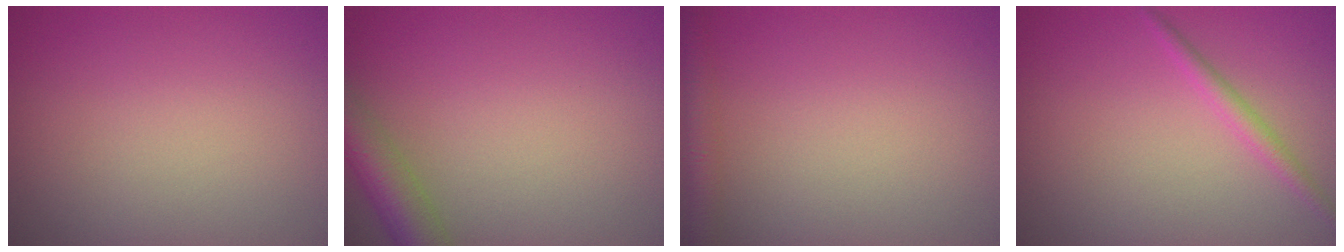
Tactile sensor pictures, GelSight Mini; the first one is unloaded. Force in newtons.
{"total": 4.4, "press": 4.4, "slide": 0.3}
{"total": 2.1, "press": 2.1, "slide": 0.1}
{"total": 1.5, "press": 1.5, "slide": 0.1}